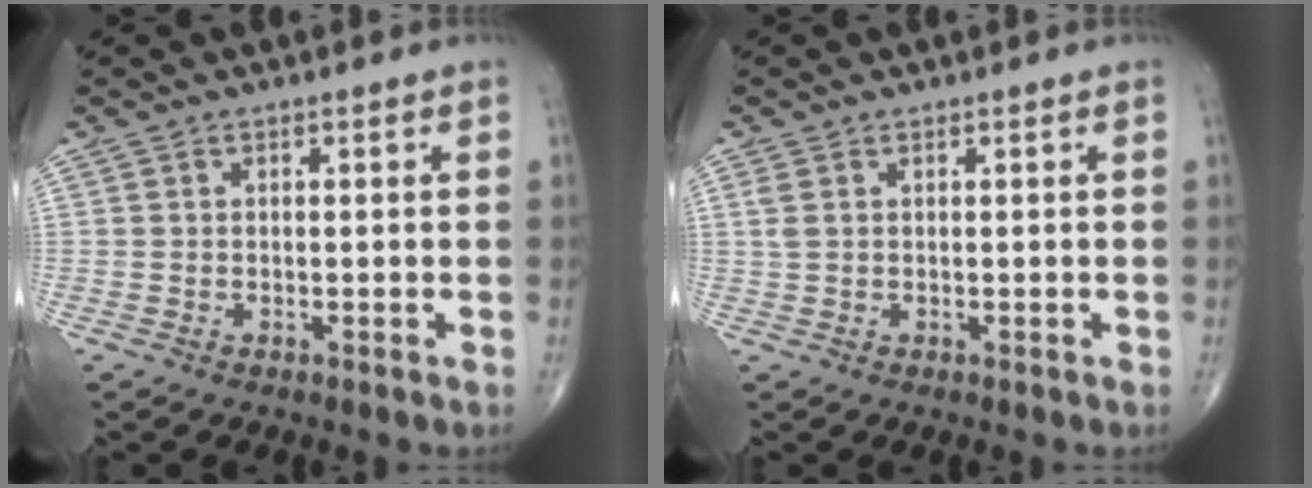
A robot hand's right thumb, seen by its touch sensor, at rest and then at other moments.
{"total": 1.6, "force": [0.6, 0.8, 1.2], "torque": [-0.037, 0.011, 0.021]}